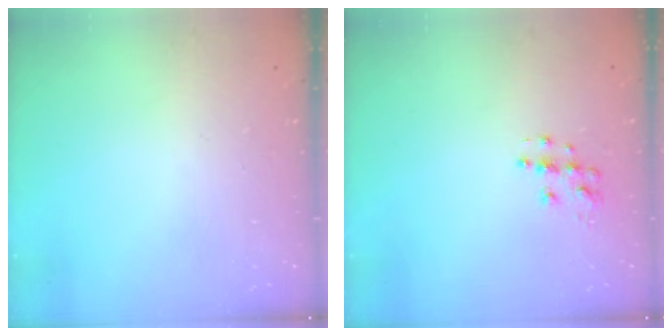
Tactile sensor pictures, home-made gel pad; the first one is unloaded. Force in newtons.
{"total": 6.7, "press": 6.7, "slide": 0.3}